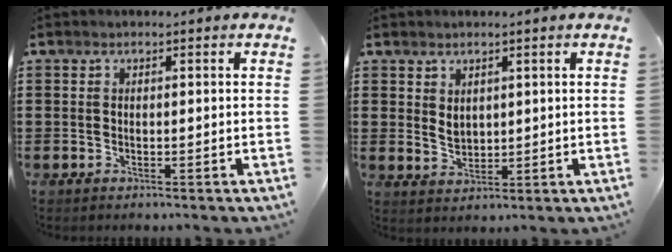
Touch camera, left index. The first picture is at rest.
{"total": 2.5, "force": [1.3, 1.7, 1.3], "torque": [-0.022, 0.003, 0.022]}